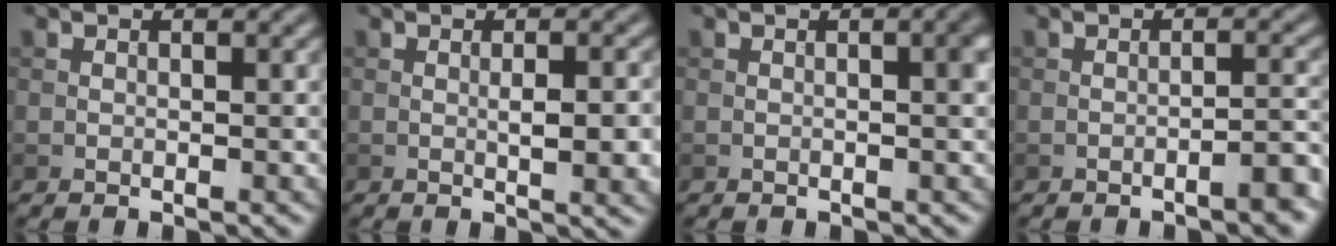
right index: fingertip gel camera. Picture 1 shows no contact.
{"total": 3.8, "force": [-0.2, 1.0, 3.6], "torque": [-0.055, -0.004, 0.001]}
{"total": 2.1, "force": [0.1, 0.5, 2.0], "torque": [-0.025, 0.002, 0.000]}
{"total": 2.8, "force": [-1.7, 0.5, 2.1], "torque": [-0.028, 0.011, -0.030]}